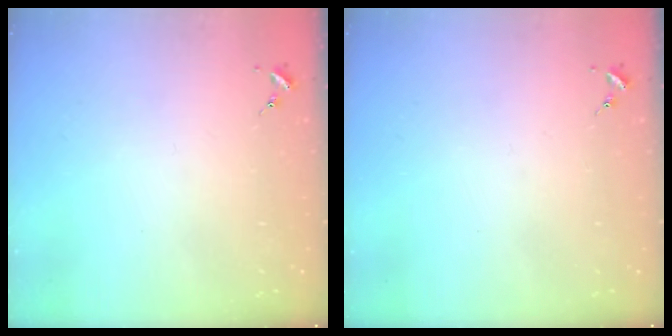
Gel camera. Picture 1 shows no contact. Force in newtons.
{"total": 0.0}